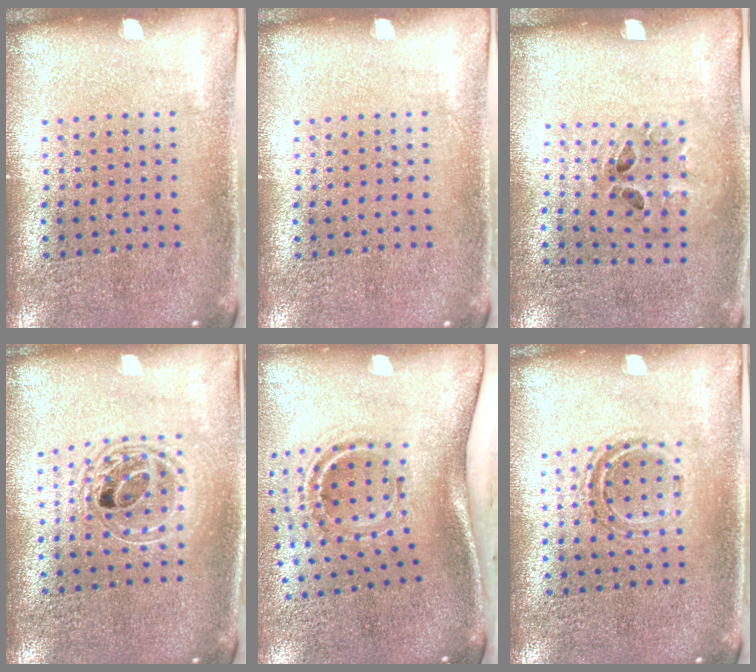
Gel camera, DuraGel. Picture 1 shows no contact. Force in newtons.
{"total": 0.0}
{"total": 1.3, "press": 0.7, "slide": 1.1}
{"total": 1.7, "press": 1.4, "slide": 1.0}
{"total": 2.2, "press": 1.2, "slide": 1.8}
{"total": 1.1, "press": 0.9, "slide": 0.6}